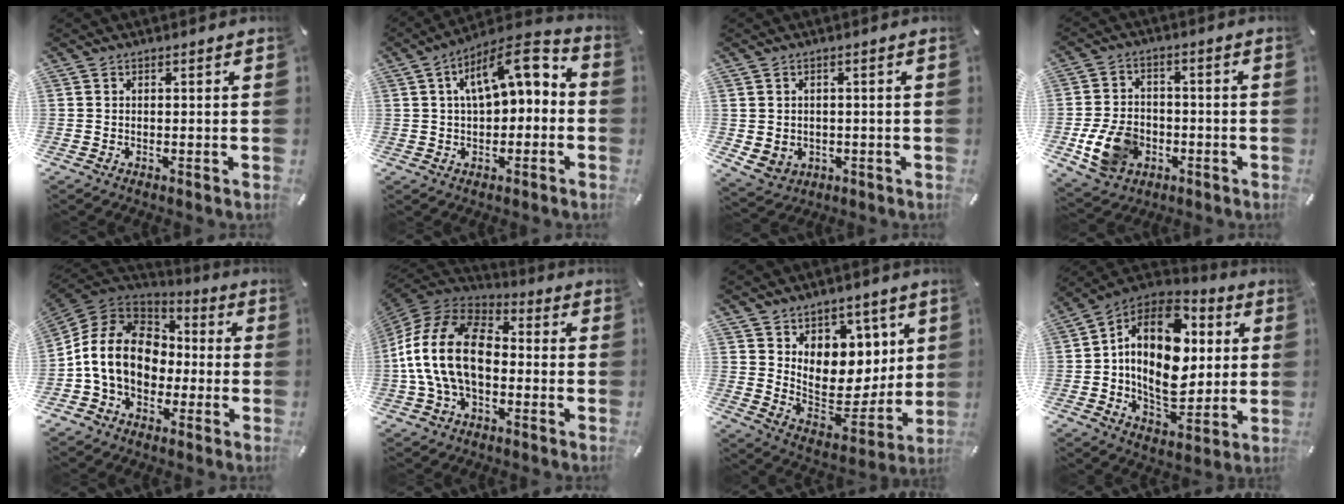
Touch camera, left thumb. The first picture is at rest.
{"total": 11.6, "force": [3.1, 6.1, 9.3], "torque": [-0.138, -0.012, 0.054]}
{"total": 3.4, "force": [0.3, 3.3, 0.6], "torque": [-0.007, -0.001, 0.007]}
{"total": 11.4, "force": [-3.4, 8.8, 6.4], "torque": [-0.134, 0.012, -0.061]}
{"total": 15.6, "force": [-2.3, 12.8, 8.6], "torque": [-0.202, 0.030, -0.042]}
{"total": 18.9, "force": [-2.3, 12.6, 14.0], "torque": [-0.296, 0.032, -0.042]}
{"total": 10.5, "force": [4.1, 9.2, 2.9], "torque": [-0.030, -0.061, 0.086]}
{"total": 20.6, "force": [3.2, 13.8, 14.9], "torque": [-0.263, -0.016, 0.050]}